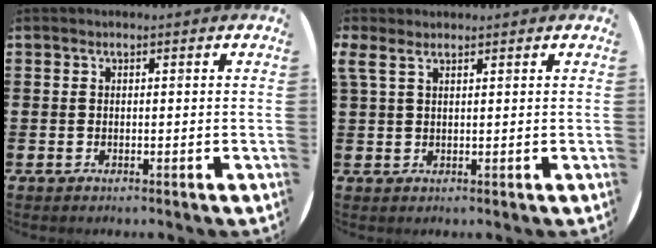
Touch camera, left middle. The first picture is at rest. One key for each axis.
{"total": 2.1, "fx": 1.6, "fy": 0.7, "fz": 1.2, "tx": -0.028, "ty": 0.004, "tz": 0.030}